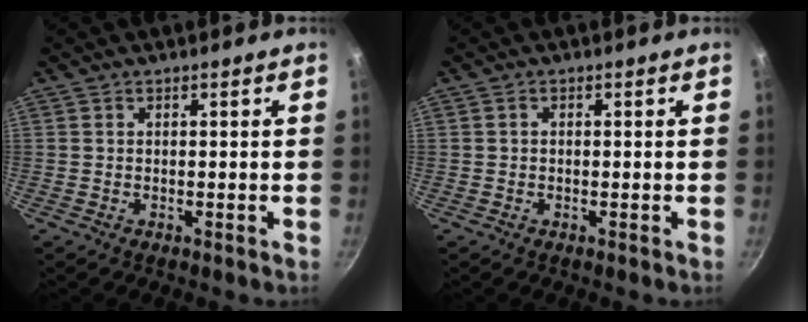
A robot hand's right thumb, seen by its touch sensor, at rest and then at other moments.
{"total": 0.7, "force": [0.0, 0.5, 0.4], "torque": [-0.008, 0.006, 0.001]}